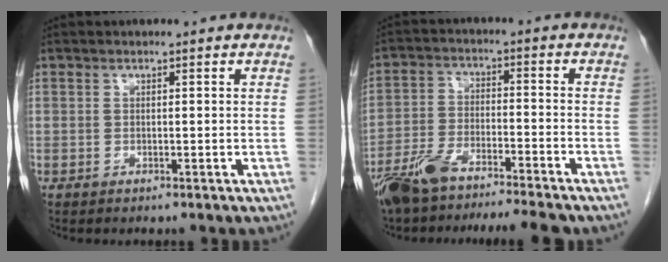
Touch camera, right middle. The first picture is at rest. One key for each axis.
{"total": 12.4, "fx": -10.5, "fy": 1.5, "fz": 6.4, "tx": -0.119, "ty": -0.007, "tz": -0.176}